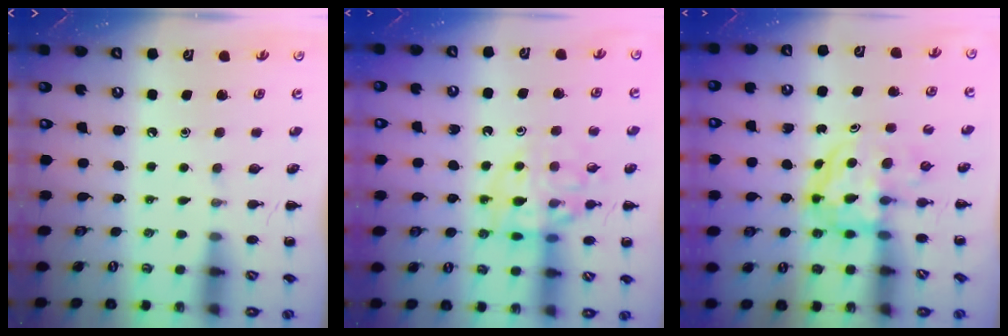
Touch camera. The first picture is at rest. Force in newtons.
{"total": 12.1, "press": 12.0, "slide": 2.1}
{"total": 4.7, "press": 4.6, "slide": 1.1}